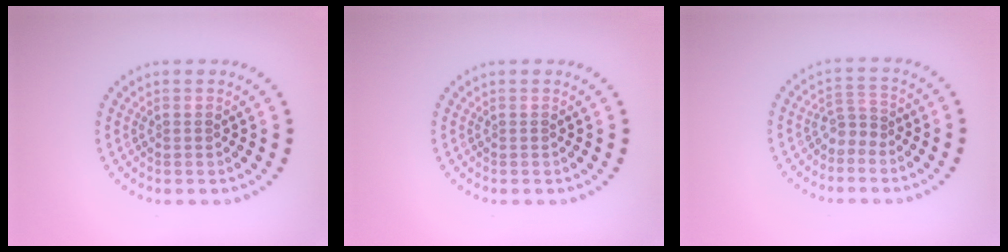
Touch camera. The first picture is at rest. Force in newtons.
{"total": 0.0}
{"total": 1.8, "press": 1.2, "slide": 1.3}